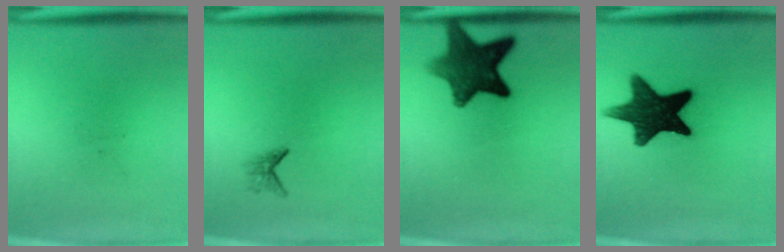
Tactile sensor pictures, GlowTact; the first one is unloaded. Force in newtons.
{"total": 1.2}
{"total": 11.0}
{"total": 15.5}